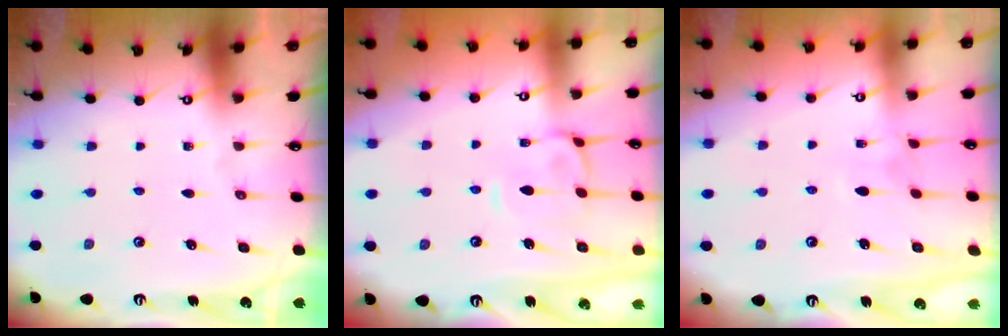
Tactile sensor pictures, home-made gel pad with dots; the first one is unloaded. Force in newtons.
{"total": 2.0, "press": 1.6, "slide": 1.1}
{"total": 3.7, "press": 3.7, "slide": 0.2}